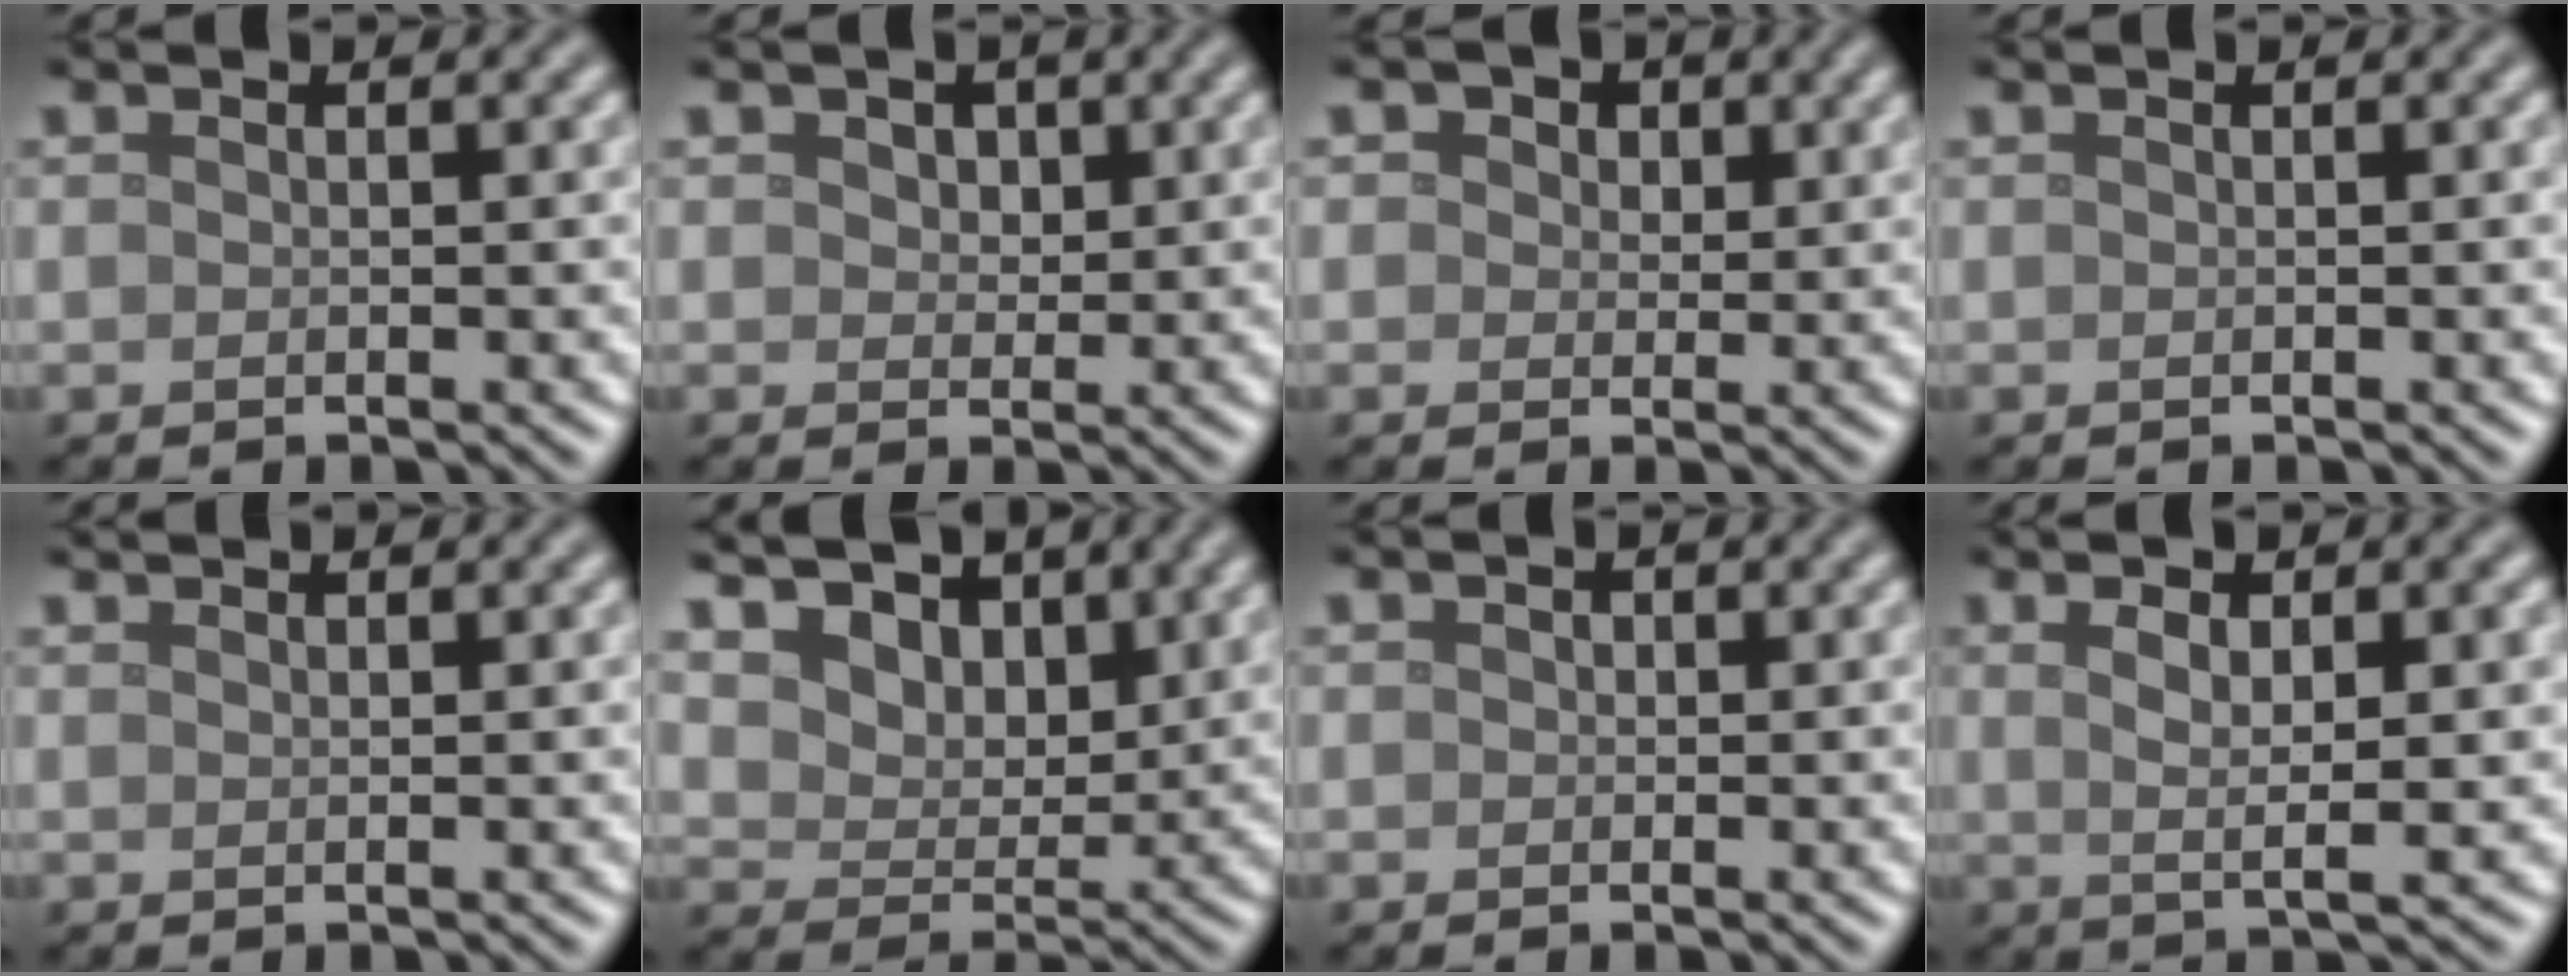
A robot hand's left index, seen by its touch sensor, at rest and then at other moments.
{"total": 2.0, "force": [0.9, 1.5, 1.0], "torque": [-0.016, 0.003, 0.003]}
{"total": 4.1, "force": [2.1, 2.9, 2.1], "torque": [-0.034, 0.007, 0.007]}
{"total": 0.0}
{"total": 0.8, "force": [0.8, 0.1, 0.2], "torque": [-0.005, -0.001, 0.013]}
{"total": 11.5, "force": [6.7, 7.3, 5.8], "torque": [-0.120, 0.015, 0.107]}
{"total": 0.6, "force": [0.1, 0.6, 0.2], "torque": [-0.001, -0.004, -0.001]}
{"total": 4.8, "force": [0.9, 1.2, 4.6], "torque": [-0.073, -0.001, 0.016]}